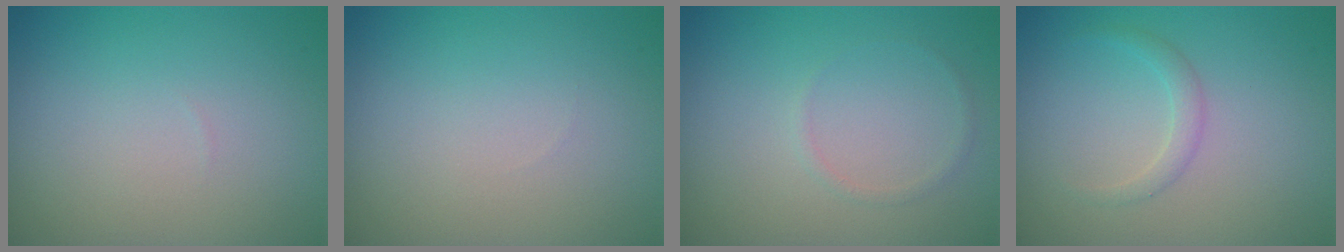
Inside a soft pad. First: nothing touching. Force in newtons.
{"total": 0.0}
{"total": 0.6, "press": 0.6, "slide": 0.1}
{"total": 1.2, "press": 1.2, "slide": 0.0}